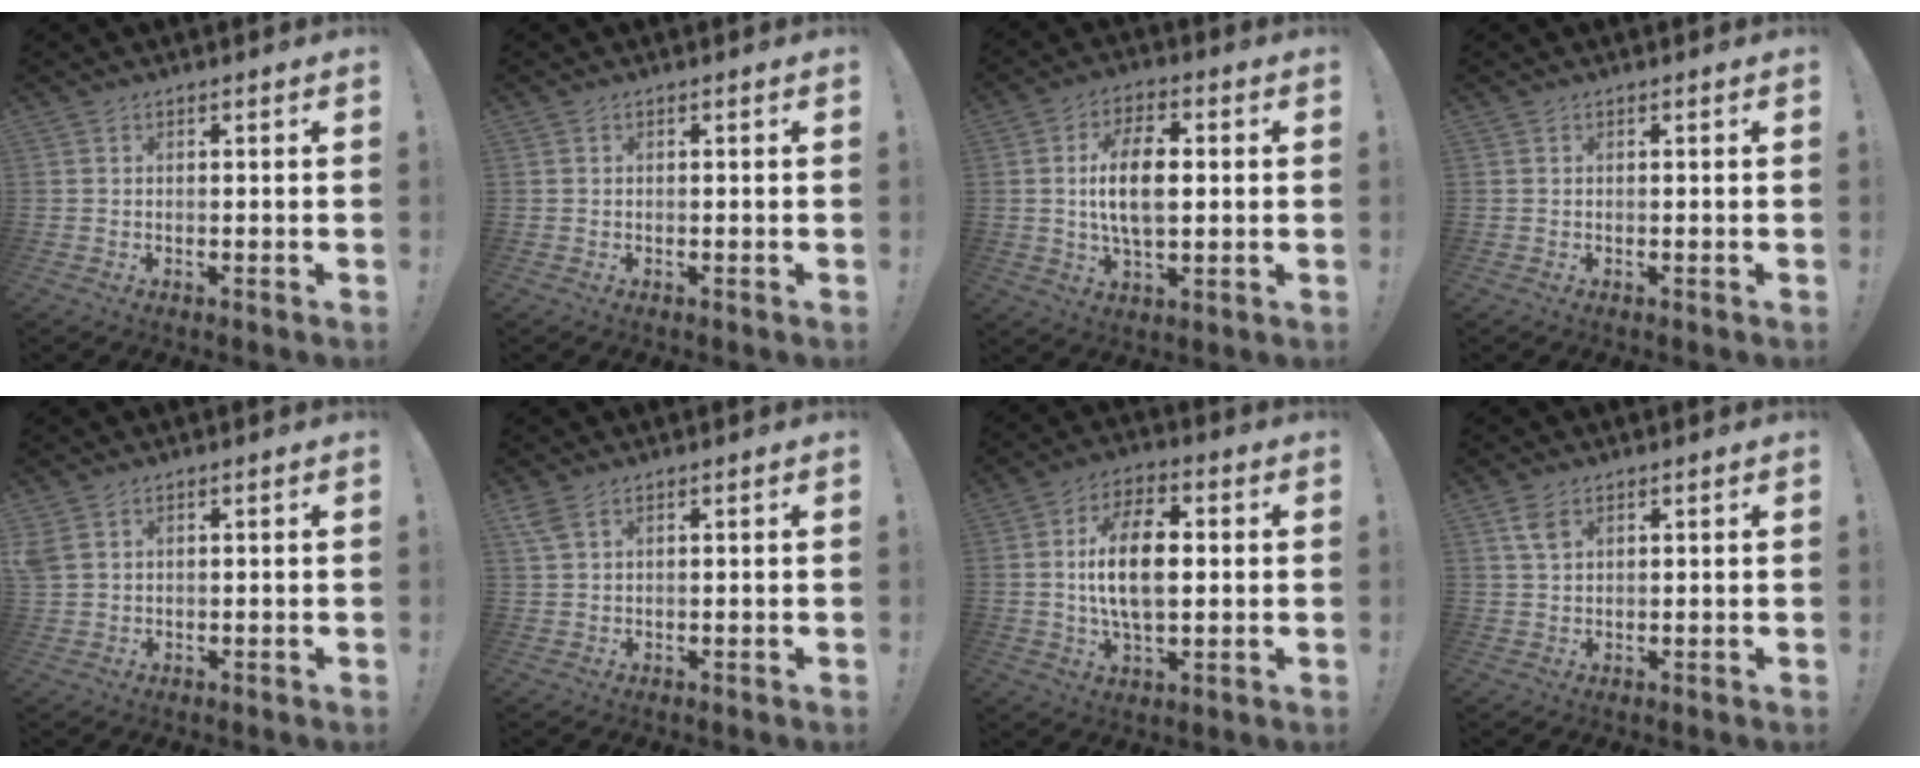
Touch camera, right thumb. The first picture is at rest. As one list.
[{"total": 0.0}, {"total": 12.4, "force": [1.0, 6.5, 10.5], "torque": [-0.185, -0.001, 0.012]}, {"total": 0.0}, {"total": 3.6, "force": [1.6, 2.4, 2.2], "torque": [-0.048, 0.004, 0.036]}, {"total": 3.2, "force": [1.8, 1.4, 2.2], "torque": [-0.046, -0.001, 0.035]}, {"total": 14.3, "force": [1.0, 7.8, 11.9], "torque": [-0.208, 0.006, 0.014]}, {"total": 4.0, "force": [2.1, 2.1, 2.7], "torque": [-0.041, -0.006, 0.038]}]